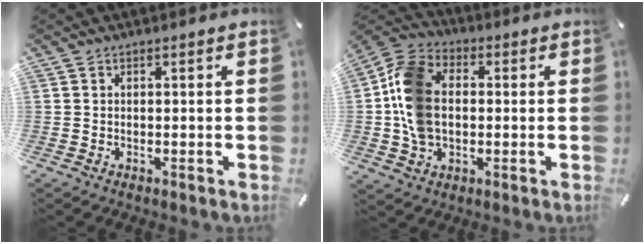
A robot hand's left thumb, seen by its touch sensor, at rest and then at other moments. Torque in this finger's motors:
{"motor_torque": [0.65, 1.33, 1.06, -0.66, 0.25]}